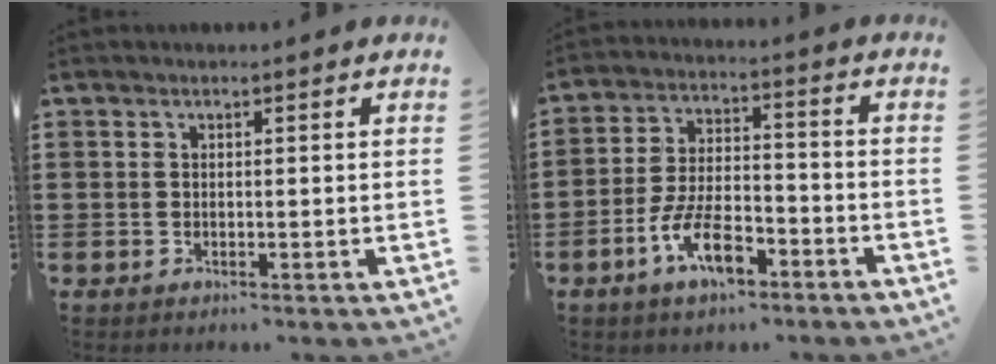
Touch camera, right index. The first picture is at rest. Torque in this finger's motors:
{"motor_torque": [2.14, 0.00, 0.93, 0.21]}